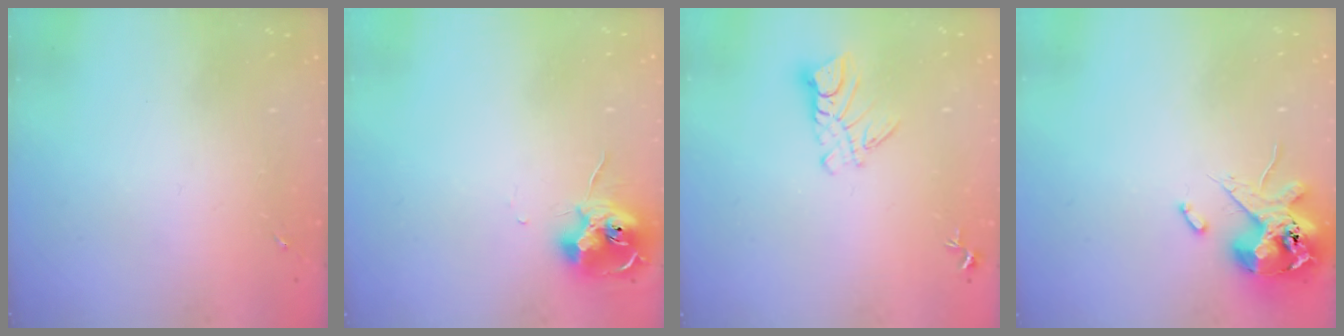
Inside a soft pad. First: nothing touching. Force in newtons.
{"total": 11.1, "press": 11.0, "slide": 0.6}
{"total": 8.0, "press": 8.0, "slide": 0.7}
{"total": 13.1, "press": 12.9, "slide": 2.2}